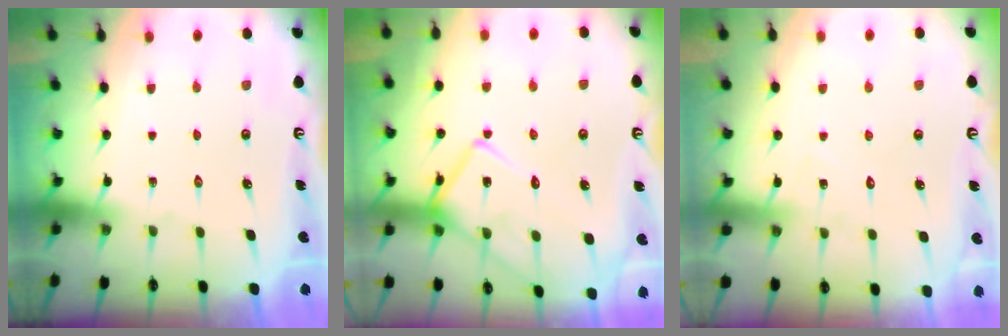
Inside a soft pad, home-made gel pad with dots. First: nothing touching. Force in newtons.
{"total": 15.9, "press": 15.8, "slide": 1.4}
{"total": 6.7, "press": 6.7, "slide": 0.5}